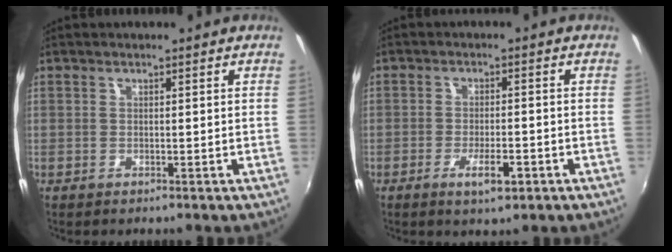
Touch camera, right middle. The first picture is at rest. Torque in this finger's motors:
{"motor_torque": [0.58, -1.56, 0.14, 0.06]}